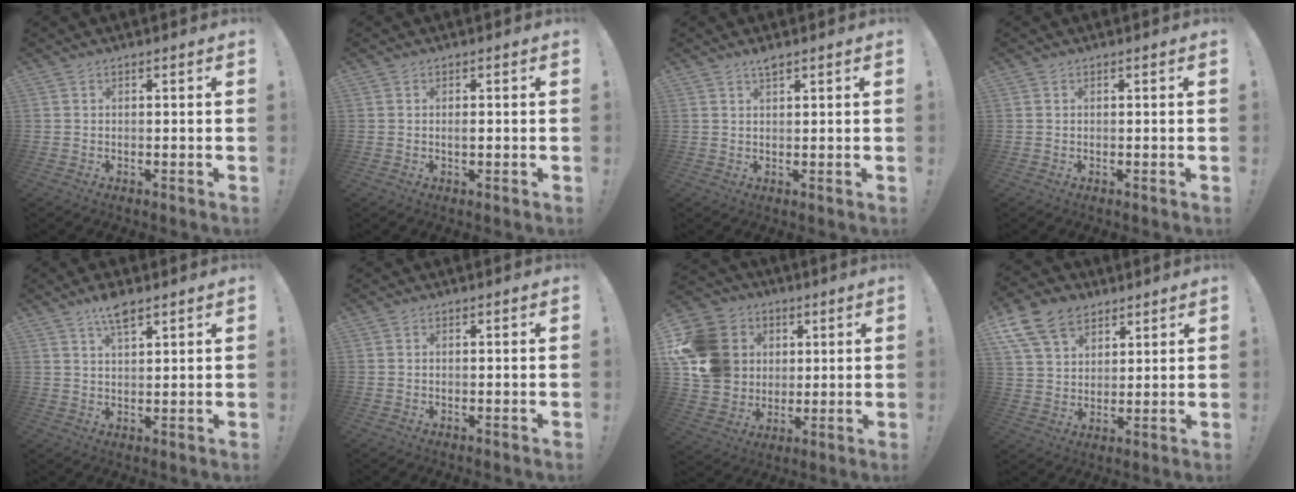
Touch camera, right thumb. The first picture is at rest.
{"total": 1.1, "force": [-0.3, 0.3, 1.0], "torque": [-0.016, 0.000, -0.007]}
{"total": 1.9, "force": [1.6, 0.3, 1.1], "torque": [-0.008, -0.010, 0.025]}
{"total": 0.0}
{"total": 6.2, "force": [4.4, 1.8, 4.0], "torque": [-0.062, -0.021, 0.073]}
{"total": 0.0}
{"total": 18.2, "force": [3.6, 16.1, 7.7], "torque": [-0.131, -0.006, 0.096]}
{"total": 14.2, "force": [8.1, 9.6, 6.6], "torque": [-0.114, -0.041, 0.159]}